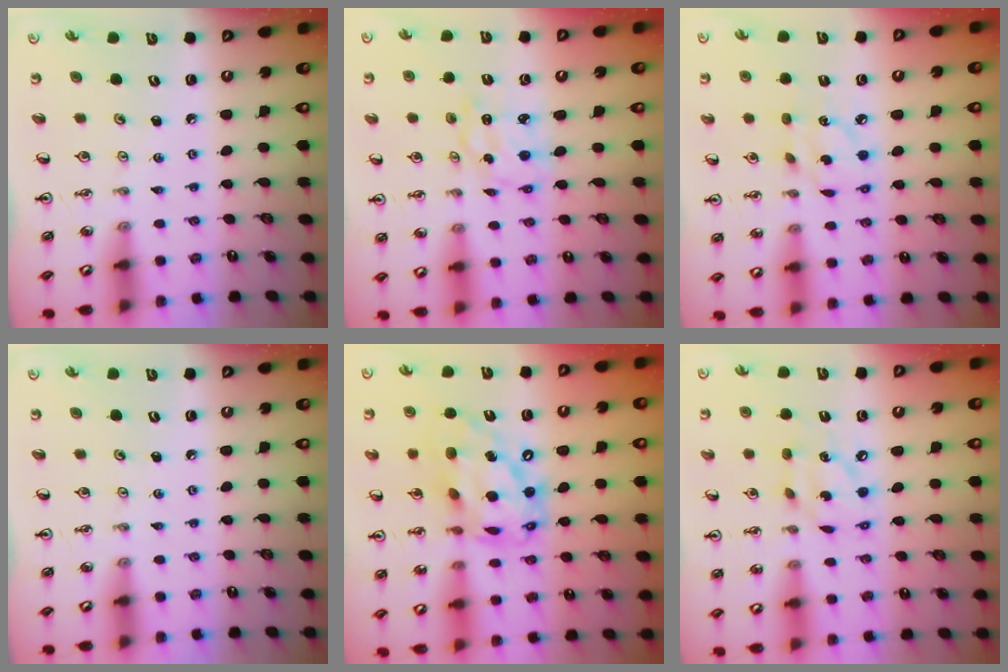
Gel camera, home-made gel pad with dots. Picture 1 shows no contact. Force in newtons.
{"total": 2.3, "press": 2.3, "slide": 0.2}
{"total": 6.7, "press": 6.7, "slide": 0.1}
{"total": 0.0}
{"total": 17.8, "press": 17.7, "slide": 1.6}
{"total": 9.6, "press": 9.6, "slide": 0.5}